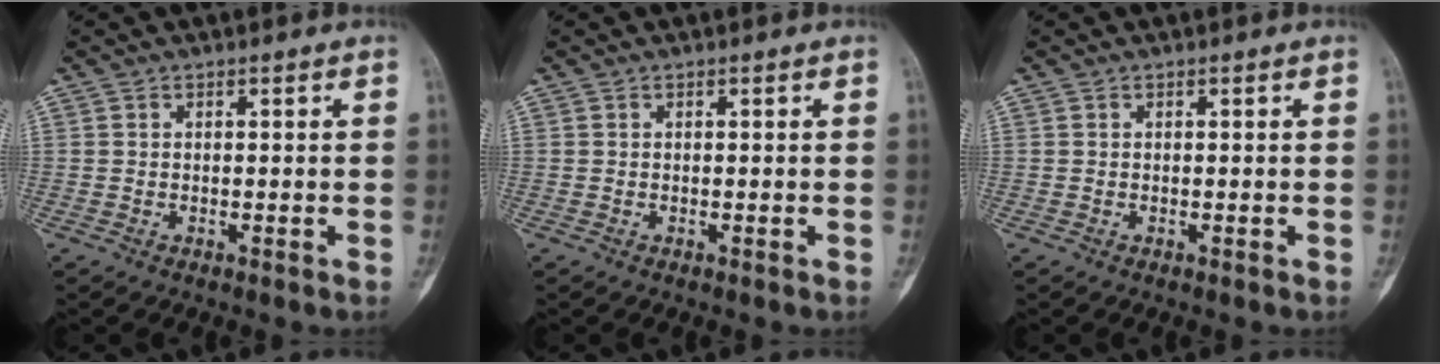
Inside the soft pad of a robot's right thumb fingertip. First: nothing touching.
{"total": 0.0}
{"total": 0.0}